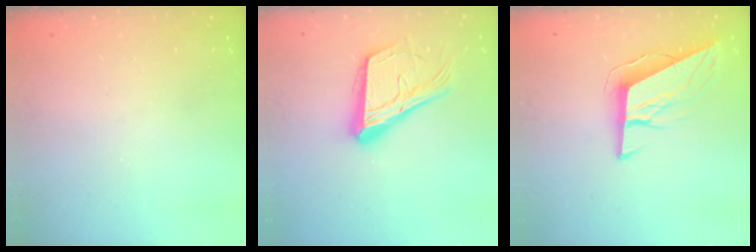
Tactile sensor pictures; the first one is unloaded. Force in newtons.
{"total": 19.0, "press": 18.8, "slide": 3.0}
{"total": 9.8, "press": 9.6, "slide": 2.3}